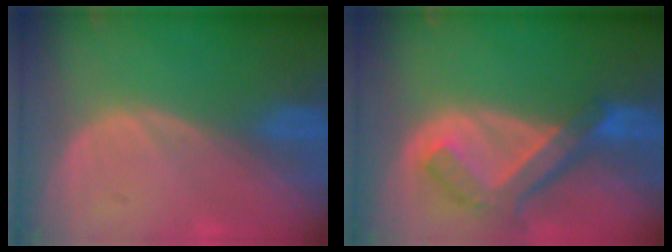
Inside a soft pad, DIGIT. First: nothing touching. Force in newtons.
{"total": 7.6, "press": 6.6, "slide": 3.8}